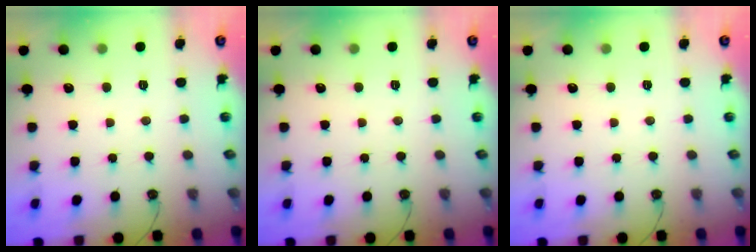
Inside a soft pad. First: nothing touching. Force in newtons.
{"total": 0.0}
{"total": 0.0}